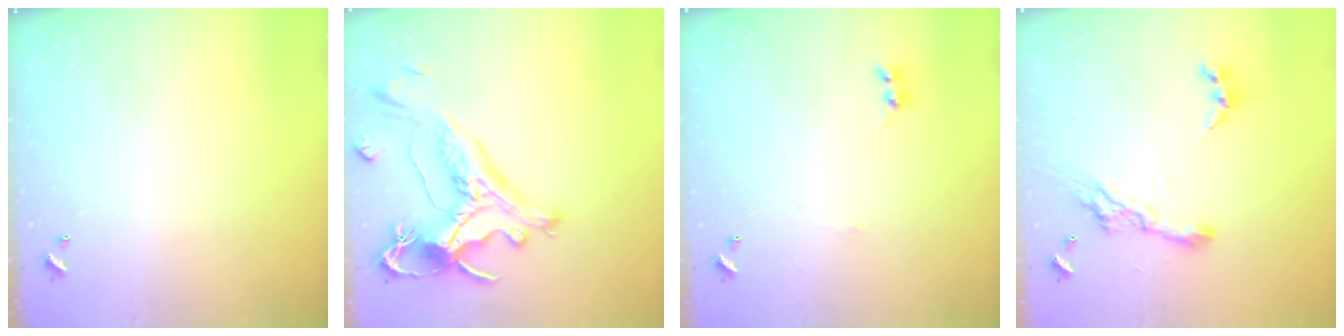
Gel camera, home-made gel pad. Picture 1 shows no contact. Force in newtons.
{"total": 2.1, "press": 1.6, "slide": 1.3}
{"total": 0.0}
{"total": 9.2, "press": 9.1, "slide": 1.0}